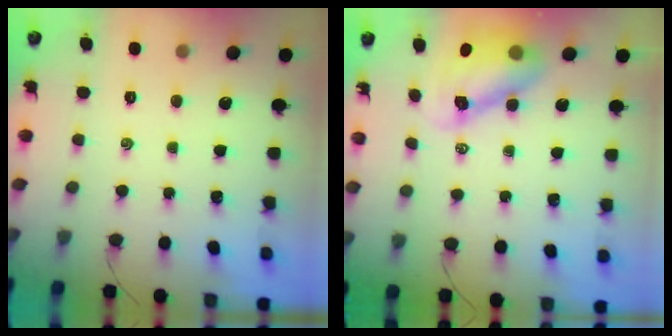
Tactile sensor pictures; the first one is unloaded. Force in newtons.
{"total": 8.6, "press": 8.4, "slide": 1.9}